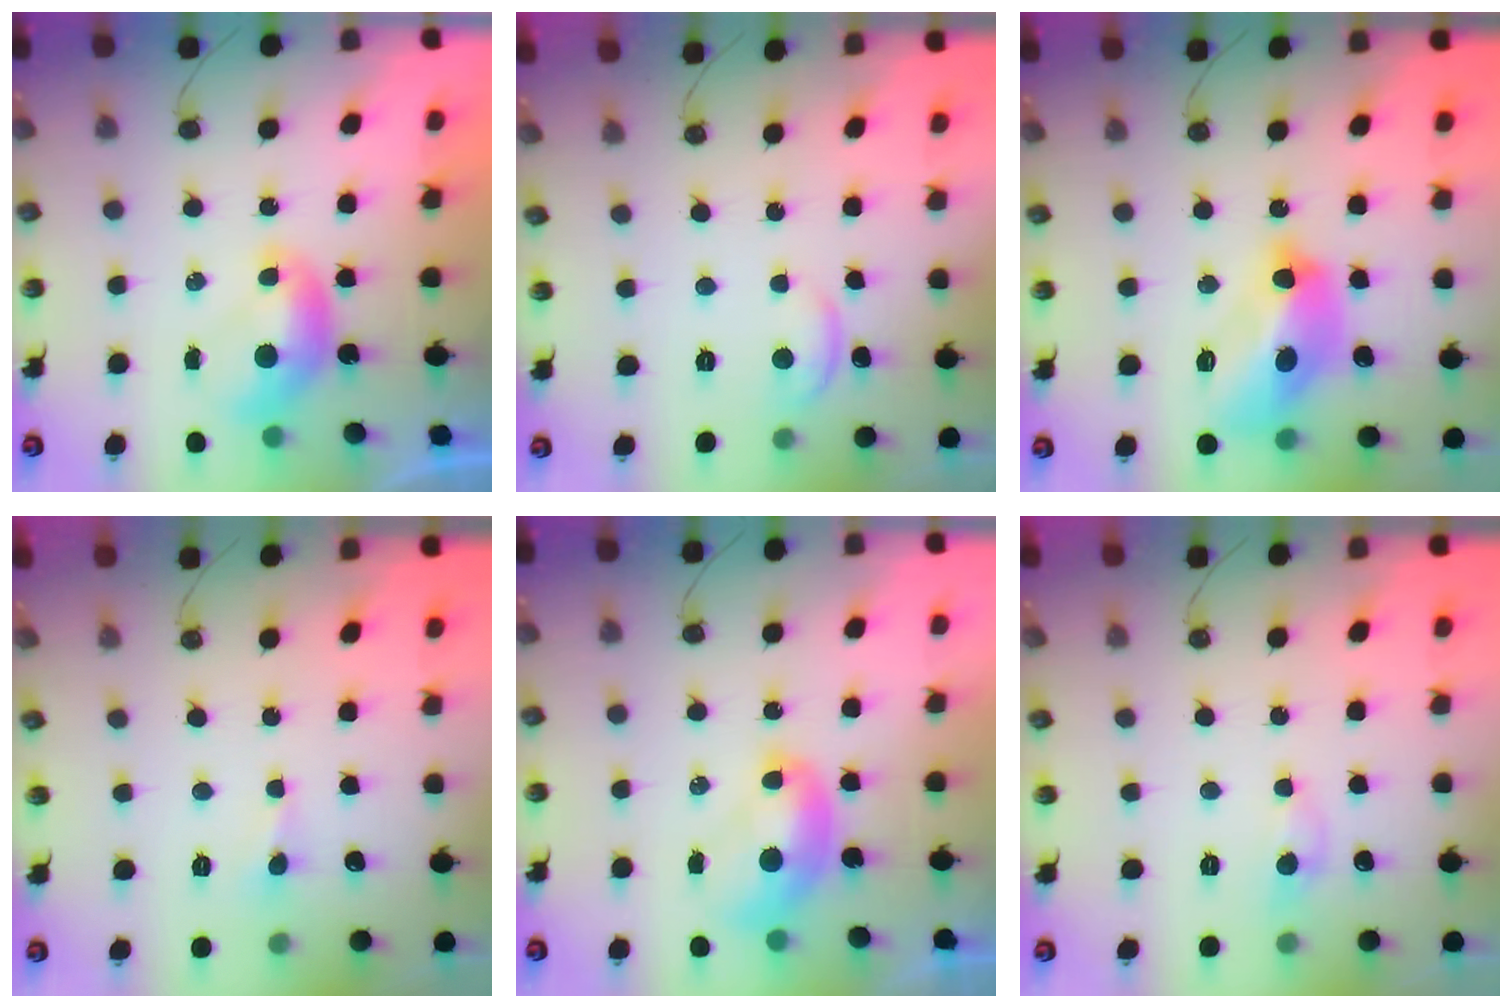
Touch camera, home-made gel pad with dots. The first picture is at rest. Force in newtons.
{"total": 0.5, "press": 0.1, "slide": 0.5}
{"total": 11.1, "press": 11.1, "slide": 1.1}
{"total": 1.8, "press": 1.6, "slide": 0.7}
{"total": 1.9, "press": 1.9, "slide": 0.0}
{"total": 0.6, "press": 0.2, "slide": 0.5}